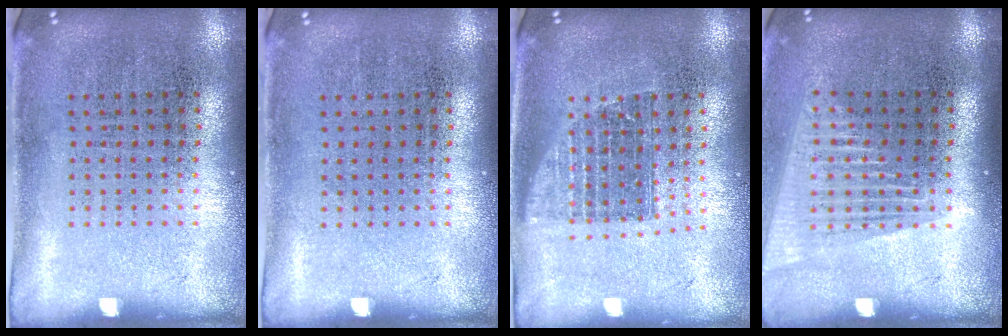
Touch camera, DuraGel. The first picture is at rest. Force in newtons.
{"total": 0.0}
{"total": 1.4, "press": 1.1, "slide": 0.8}
{"total": 1.7, "press": 1.5, "slide": 0.8}